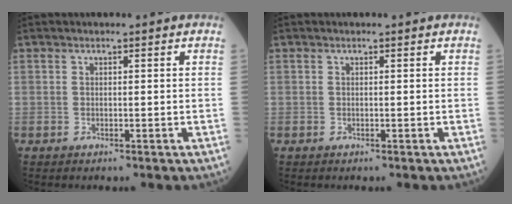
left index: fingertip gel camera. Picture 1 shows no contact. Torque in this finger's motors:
{"motor_torque": [0.00, 0.00, 0.00, 0.00]}